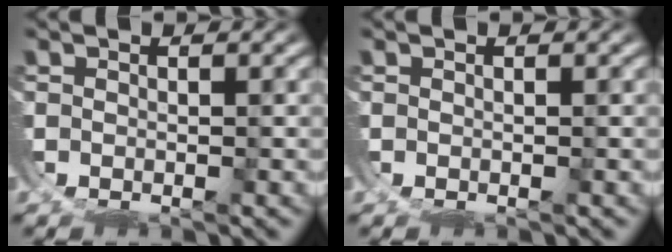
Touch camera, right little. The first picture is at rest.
{"total": 0.0}